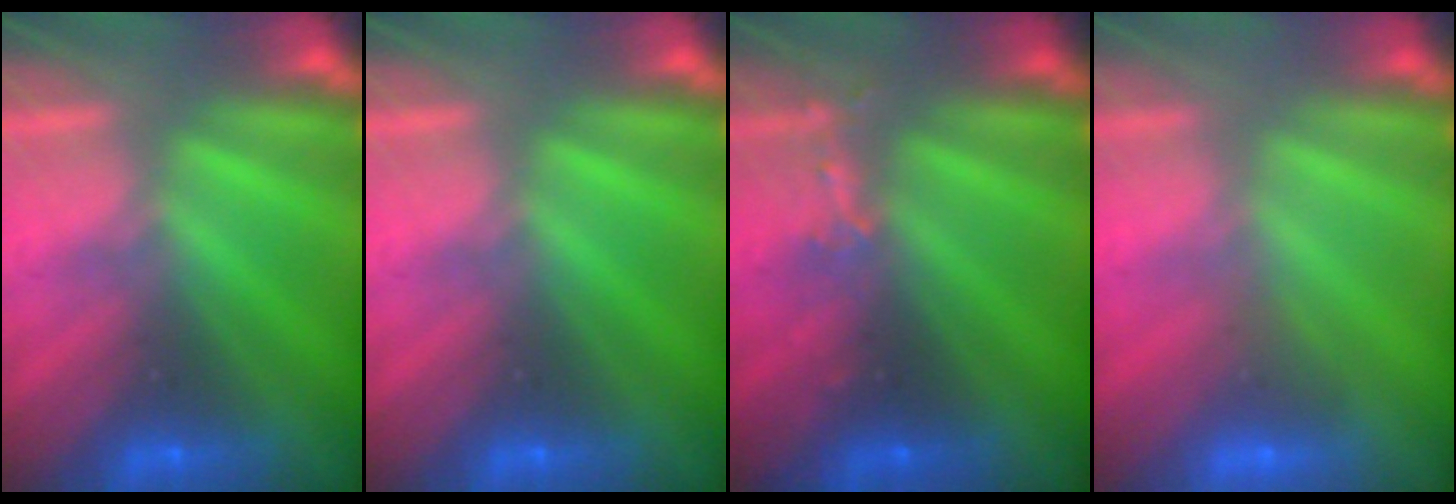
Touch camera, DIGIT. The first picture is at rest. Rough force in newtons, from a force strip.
{"total": 0.0}
{"total": 2.6}
{"total": 2.9}